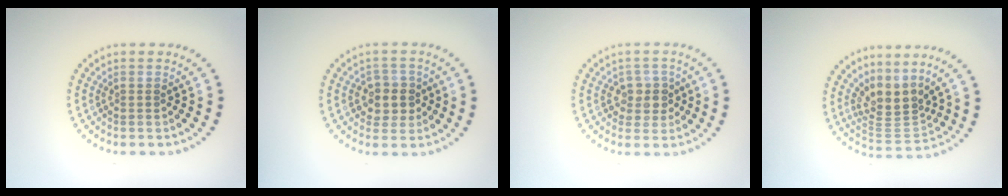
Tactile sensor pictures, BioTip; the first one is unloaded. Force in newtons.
{"total": 2.8, "press": 2.6, "slide": 0.9}
{"total": 2.3, "press": 2.1, "slide": 0.8}
{"total": 3.7, "press": 2.7, "slide": 2.5}